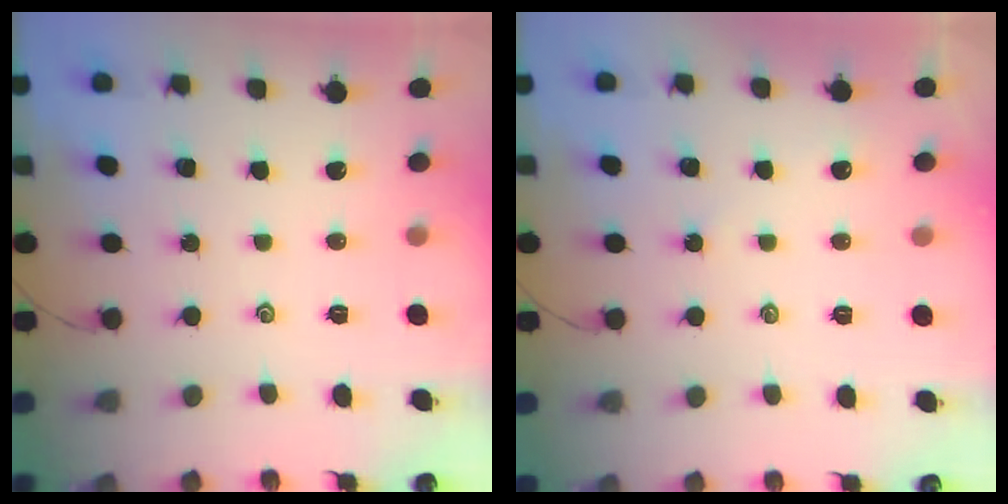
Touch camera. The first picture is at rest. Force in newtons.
{"total": 1.4, "press": 1.4, "slide": 0.4}